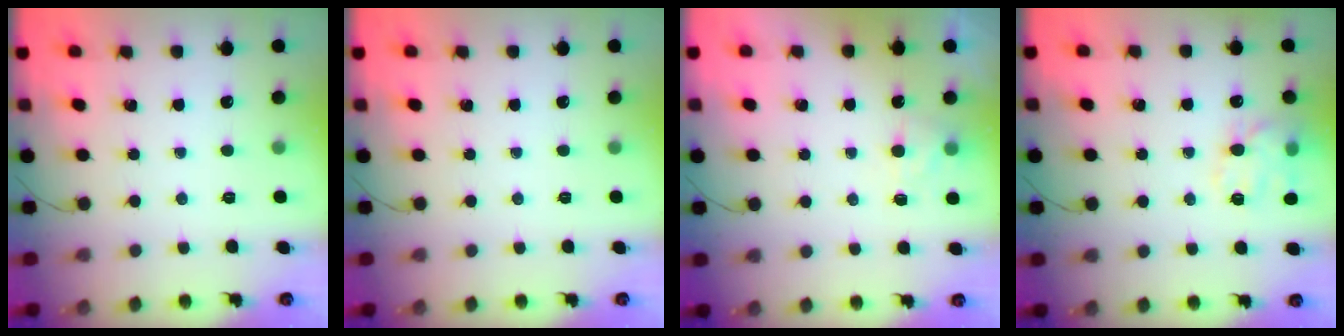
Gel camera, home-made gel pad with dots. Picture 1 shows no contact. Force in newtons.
{"total": 0.0}
{"total": 5.2, "press": 5.0, "slide": 1.3}
{"total": 13.1, "press": 13.0, "slide": 2.0}